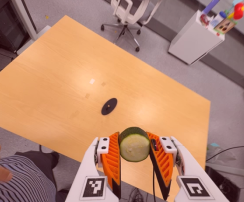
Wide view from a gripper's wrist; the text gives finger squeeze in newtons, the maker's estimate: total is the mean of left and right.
{"total": 11.7, "left": 11.9, "right": 11.5}